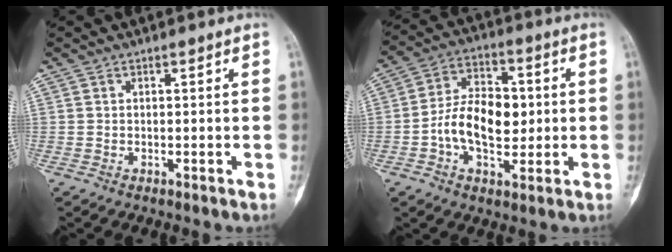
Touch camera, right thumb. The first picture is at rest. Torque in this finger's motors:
{"motor_torque": [0.93, 0.94, 0.44, -0.43, 0.08]}